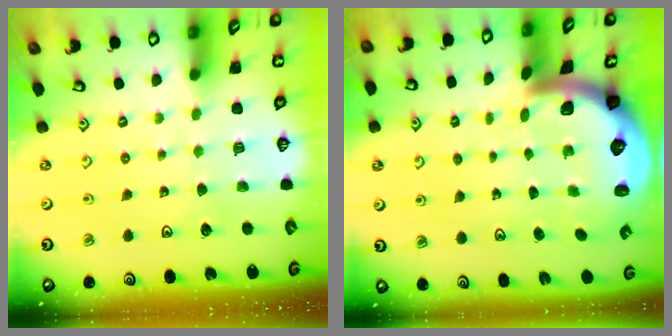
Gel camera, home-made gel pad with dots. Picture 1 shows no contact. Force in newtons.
{"total": 2.7, "press": 2.5, "slide": 0.9}